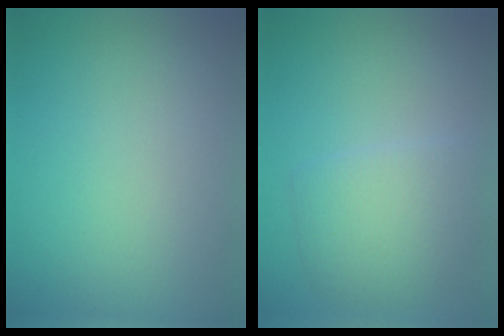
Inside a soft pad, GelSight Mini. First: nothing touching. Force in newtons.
{"total": 3.9, "press": 3.9, "slide": 0.1}